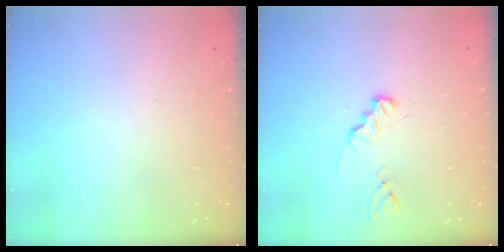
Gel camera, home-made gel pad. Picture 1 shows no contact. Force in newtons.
{"total": 1.9, "press": 1.9, "slide": 0.2}